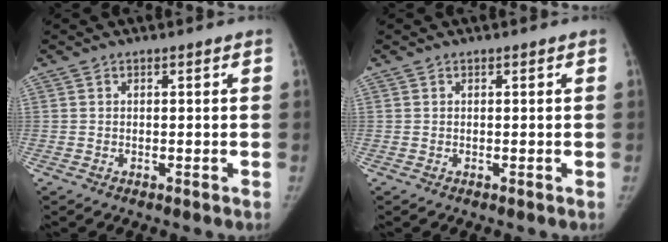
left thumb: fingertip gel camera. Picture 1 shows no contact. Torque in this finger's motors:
{"motor_torque": [0.01, 0.01, 0.23, -0.17, 0.00]}